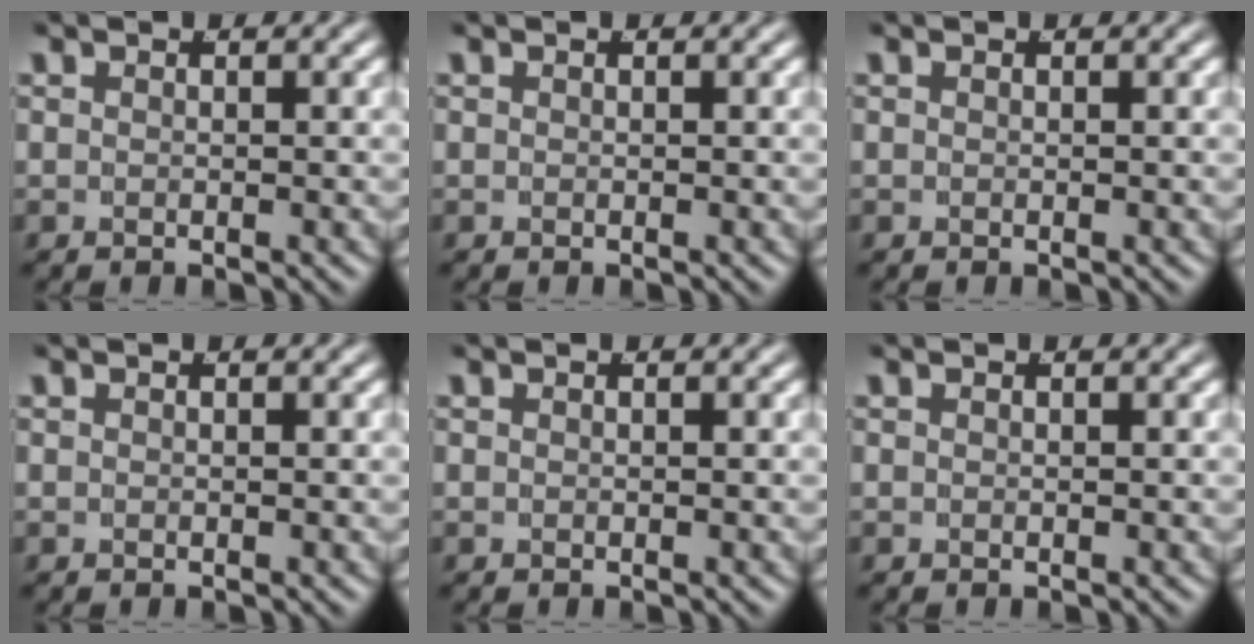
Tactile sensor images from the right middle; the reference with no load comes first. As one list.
[{"total": 0.0}, {"total": 0.0}, {"total": 0.0}, {"total": 0.0}, {"total": 0.0}]